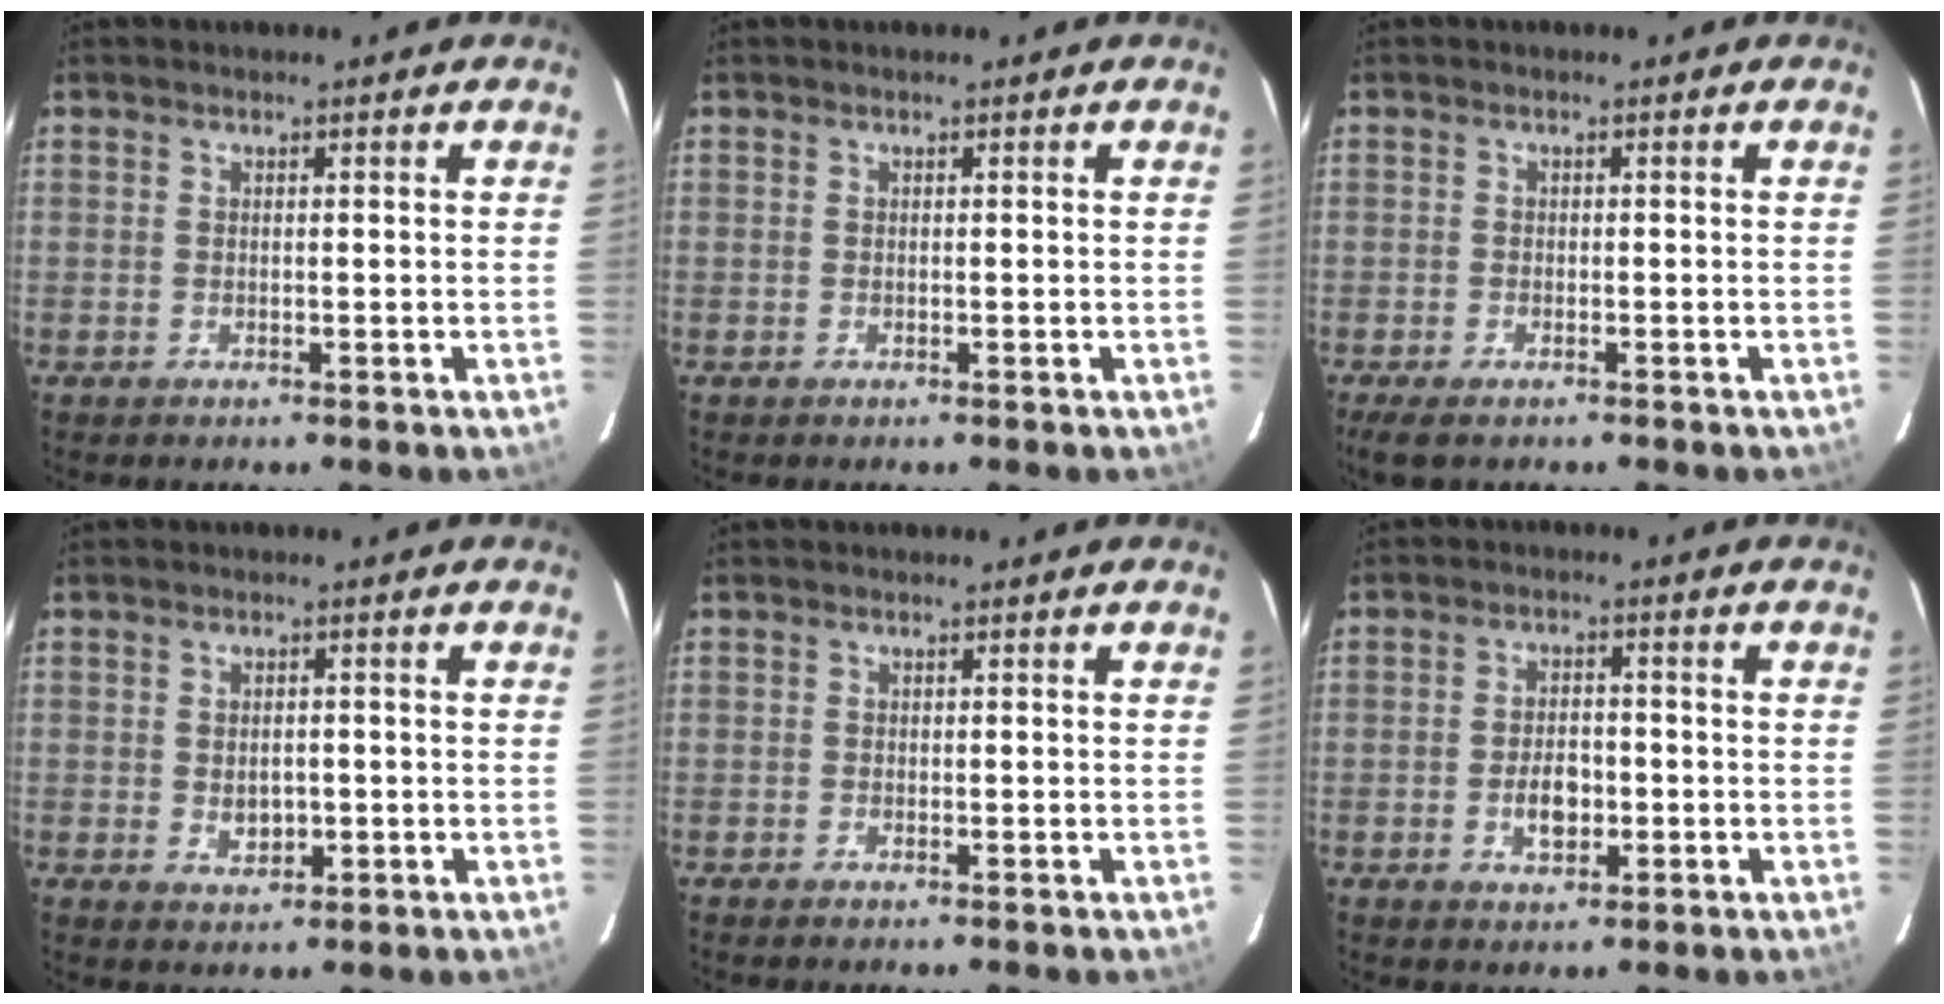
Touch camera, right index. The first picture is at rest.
{"total": 0.0}
{"total": 3.7, "force": [-2.7, 1.4, 2.2], "torque": [-0.050, -0.016, -0.048]}
{"total": 3.2, "force": [-0.4, 2.5, 2.0], "torque": [-0.032, -0.003, -0.001]}
{"total": 0.0}
{"total": 4.9, "force": [-1.4, 2.9, 3.7], "torque": [-0.069, 0.004, -0.018]}